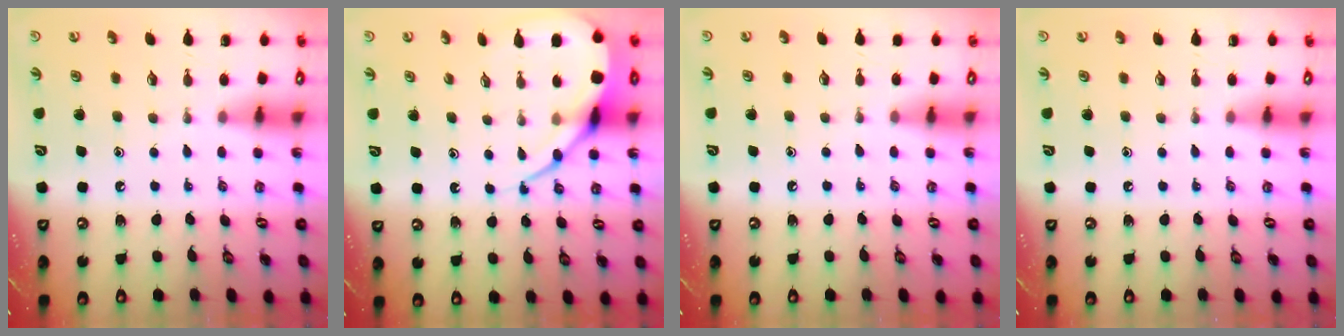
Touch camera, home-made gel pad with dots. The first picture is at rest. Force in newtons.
{"total": 10.4, "press": 10.3, "slide": 1.1}
{"total": 3.0, "press": 2.9, "slide": 0.5}
{"total": 0.0}